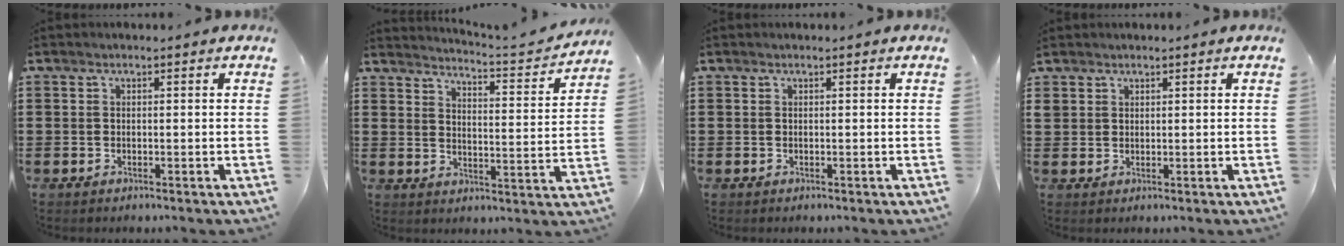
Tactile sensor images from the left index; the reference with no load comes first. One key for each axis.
{"total": 3.1, "fx": 3.0, "fy": -0.5, "fz": 0.7, "tx": -0.027, "ty": -0.034, "tz": 0.040}
{"total": 0.0}
{"total": 1.8, "fx": 1.4, "fy": 1.0, "fz": 0.1, "tx": -0.007, "ty": 0.005, "tz": 0.029}